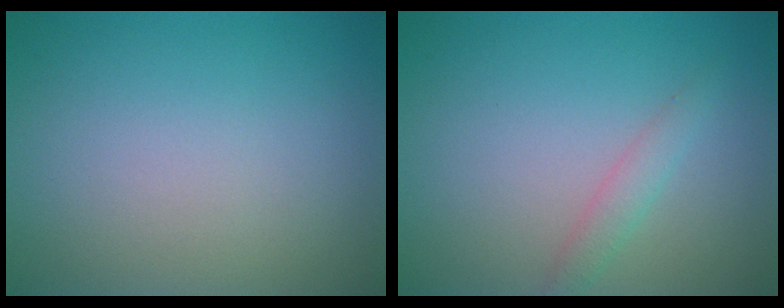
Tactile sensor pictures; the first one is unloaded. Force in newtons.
{"total": 1.5, "press": 1.5, "slide": 0.0}